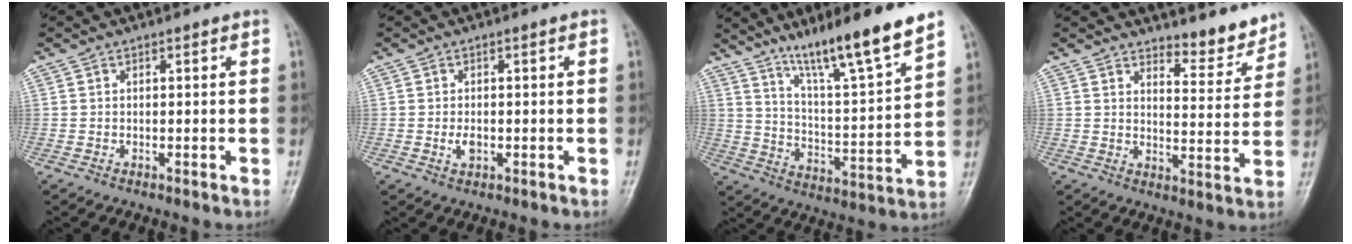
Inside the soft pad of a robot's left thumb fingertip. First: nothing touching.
{"total": 2.1, "force": [-0.4, 1.2, 1.7], "torque": [-0.029, 0.003, -0.007]}
{"total": 15.8, "force": [11.6, 0.9, 10.7], "torque": [-0.166, -0.068, 0.200]}
{"total": 6.3, "force": [5.9, 1.7, 1.6], "torque": [-0.003, -0.060, 0.089]}